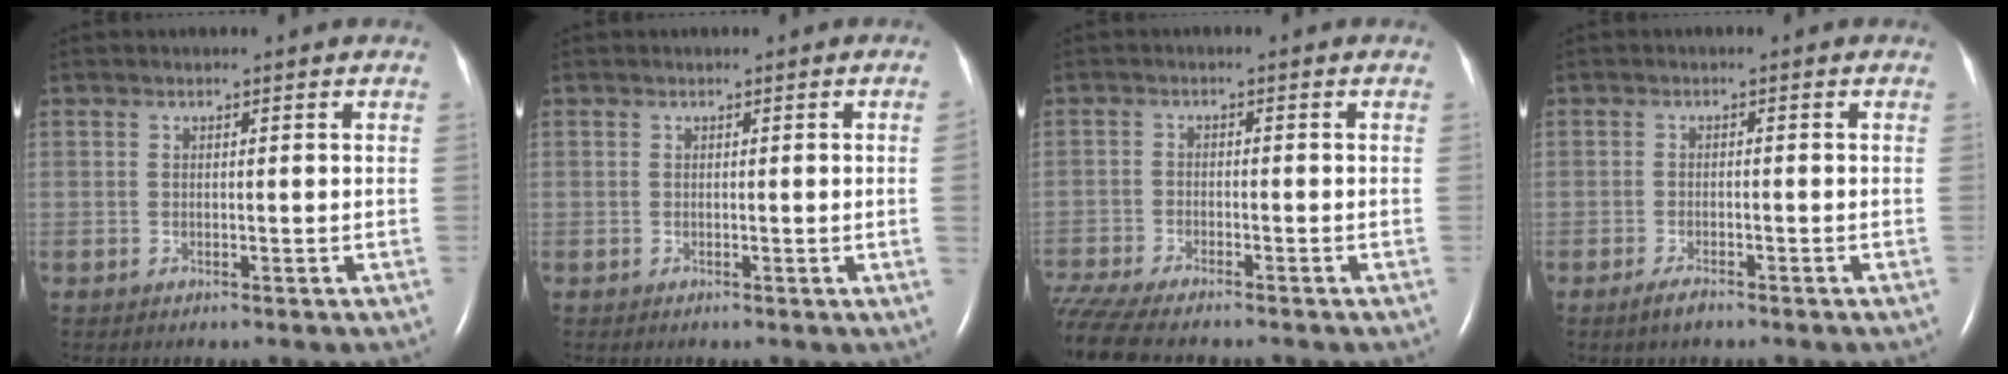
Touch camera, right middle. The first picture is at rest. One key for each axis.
{"total": 1.3, "fx": -0.1, "fy": -0.6, "fz": 1.2, "tx": -0.013, "ty": -0.001, "tz": -0.001}
{"total": 11.6, "fx": -9.9, "fy": 2.1, "fz": 5.6, "tx": -0.114, "ty": -0.016, "tz": -0.161}
{"total": 2.0, "fx": -1.6, "fy": 0.3, "fz": 1.2, "tx": -0.035, "ty": -0.006, "tz": -0.029}